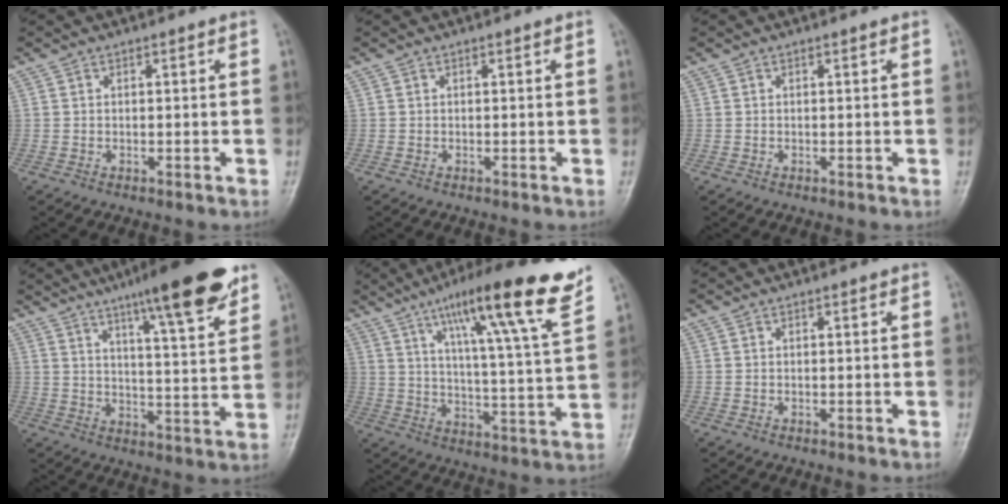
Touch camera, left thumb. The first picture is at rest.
{"total": 0.0}
{"total": 0.0}
{"total": 16.9, "force": [11.0, 2.7, 12.6], "torque": [-0.165, -0.049, 0.163]}
{"total": 19.7, "force": [12.2, 1.8, 15.5], "torque": [-0.222, -0.046, 0.182]}
{"total": 0.0}